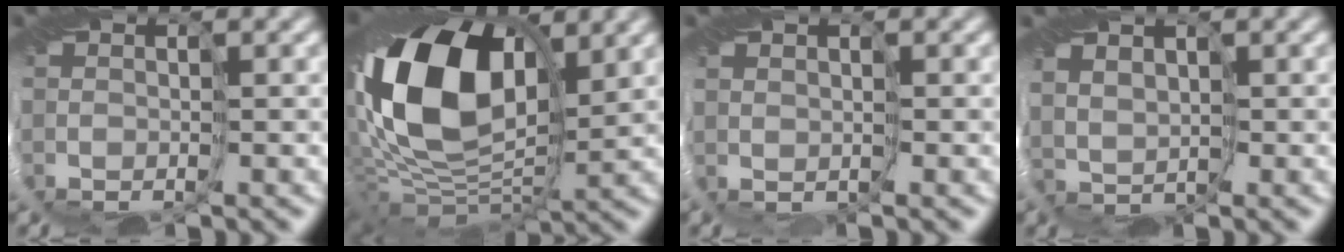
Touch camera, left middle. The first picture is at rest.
{"total": 18.0, "force": [2.1, 11.5, 13.7], "torque": [-0.291, 0.001, 0.036]}
{"total": 0.9, "force": [0.2, 0.5, 0.7], "torque": [-0.016, 0.000, 0.003]}
{"total": 2.2, "force": [0.9, 1.5, 1.3], "torque": [-0.027, 0.000, 0.017]}